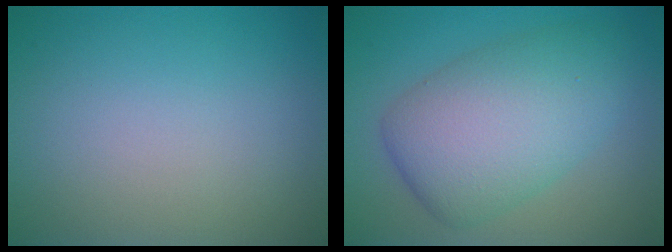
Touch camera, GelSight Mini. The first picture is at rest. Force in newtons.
{"total": 7.8, "press": 7.8, "slide": 0.0}